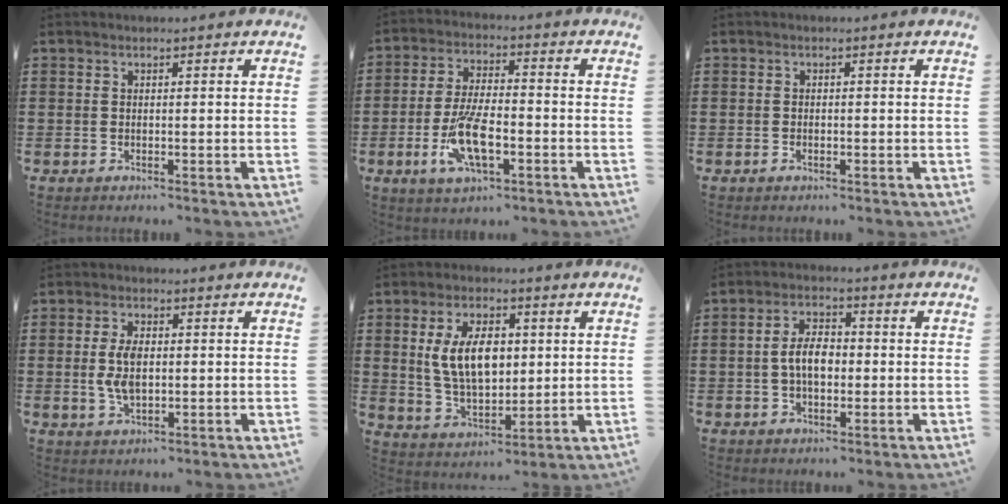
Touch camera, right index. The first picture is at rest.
{"total": 9.7, "force": [-3.2, 3.7, 8.3], "torque": [-0.180, -0.009, -0.060]}
{"total": 0.5, "force": [-0.3, 0.3, 0.3], "torque": [-0.007, -0.002, -0.005]}
{"total": 5.4, "force": [0.1, 2.8, 4.7], "torque": [-0.106, 0.002, -0.003]}
{"total": 9.7, "force": [1.7, 5.5, 7.8], "torque": [-0.164, 0.009, 0.028]}
{"total": 5.7, "force": [-0.4, 3.2, 4.8], "torque": [-0.089, 0.004, -0.013]}